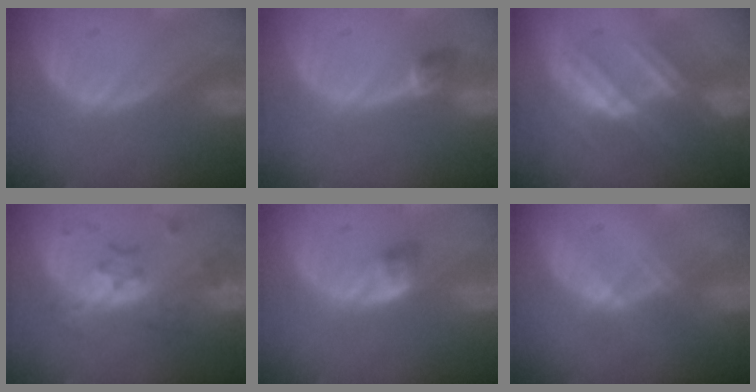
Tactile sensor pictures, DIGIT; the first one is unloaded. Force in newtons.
{"total": 2.7, "press": 2.5, "slide": 0.9}
{"total": 7.2, "press": 6.8, "slide": 2.6}
{"total": 6.1, "press": 5.9, "slide": 1.4}
{"total": 2.9, "press": 2.5, "slide": 1.4}
{"total": 1.1, "press": 1.0, "slide": 0.2}